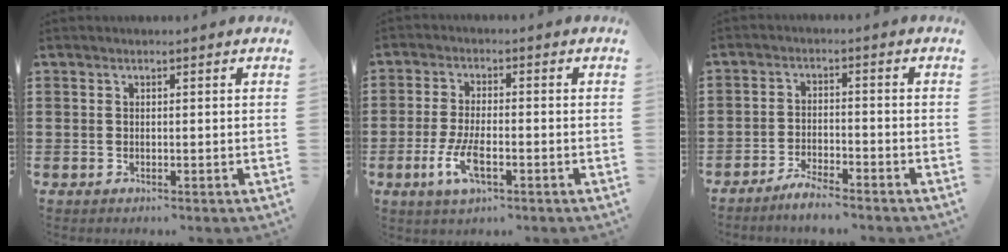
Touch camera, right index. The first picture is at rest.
{"total": 6.0, "force": [-2.2, 2.1, 5.2], "torque": [-0.117, -0.010, -0.045]}
{"total": 3.5, "force": [-3.4, 0.1, 0.7], "torque": [-0.016, 0.008, -0.070]}